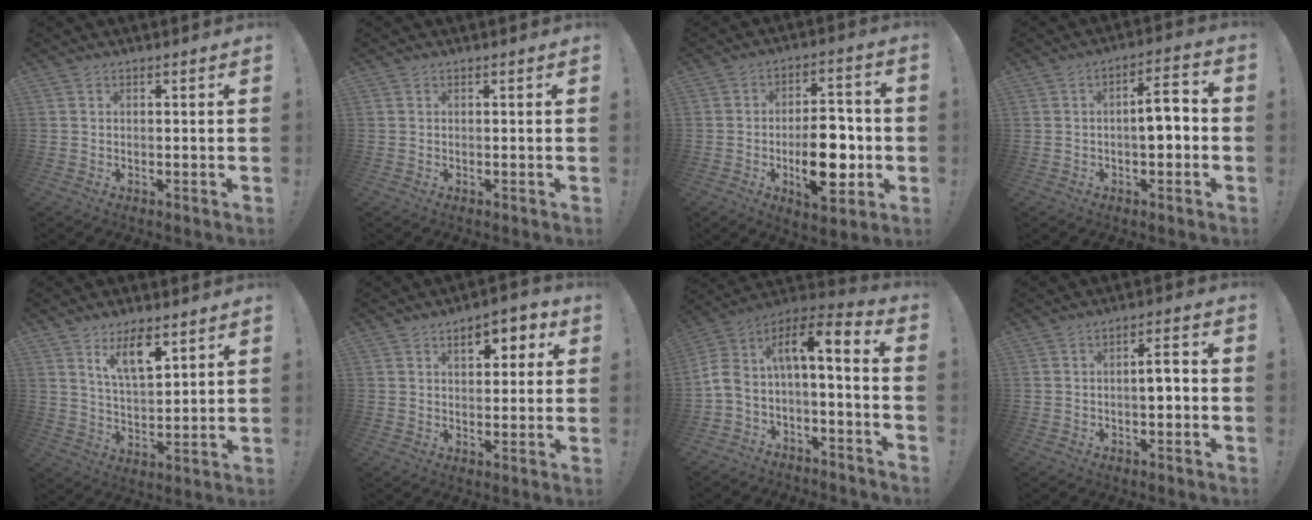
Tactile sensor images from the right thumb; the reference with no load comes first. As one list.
[{"total": 0.0}, {"total": 16.0, "force": [-3.3, 8.1, 13.4], "torque": [-0.203, 0.014, -0.050]}, {"total": 7.8, "force": [-1.2, 2.8, 7.1], "torque": [-0.104, 0.008, -0.022]}, {"total": 10.0, "force": [6.4, 3.5, 6.8], "torque": [-0.108, -0.032, 0.111]}, {"total": 7.2, "force": [2.8, 4.0, 5.4], "torque": [-0.056, -0.007, 0.040]}, {"total": 9.2, "force": [-0.4, 3.5, 8.5], "torque": [-0.151, -0.012, -0.008]}, {"total": 5.2, "force": [-0.8, 1.6, 4.8], "torque": [-0.069, 0.008, -0.019]}]